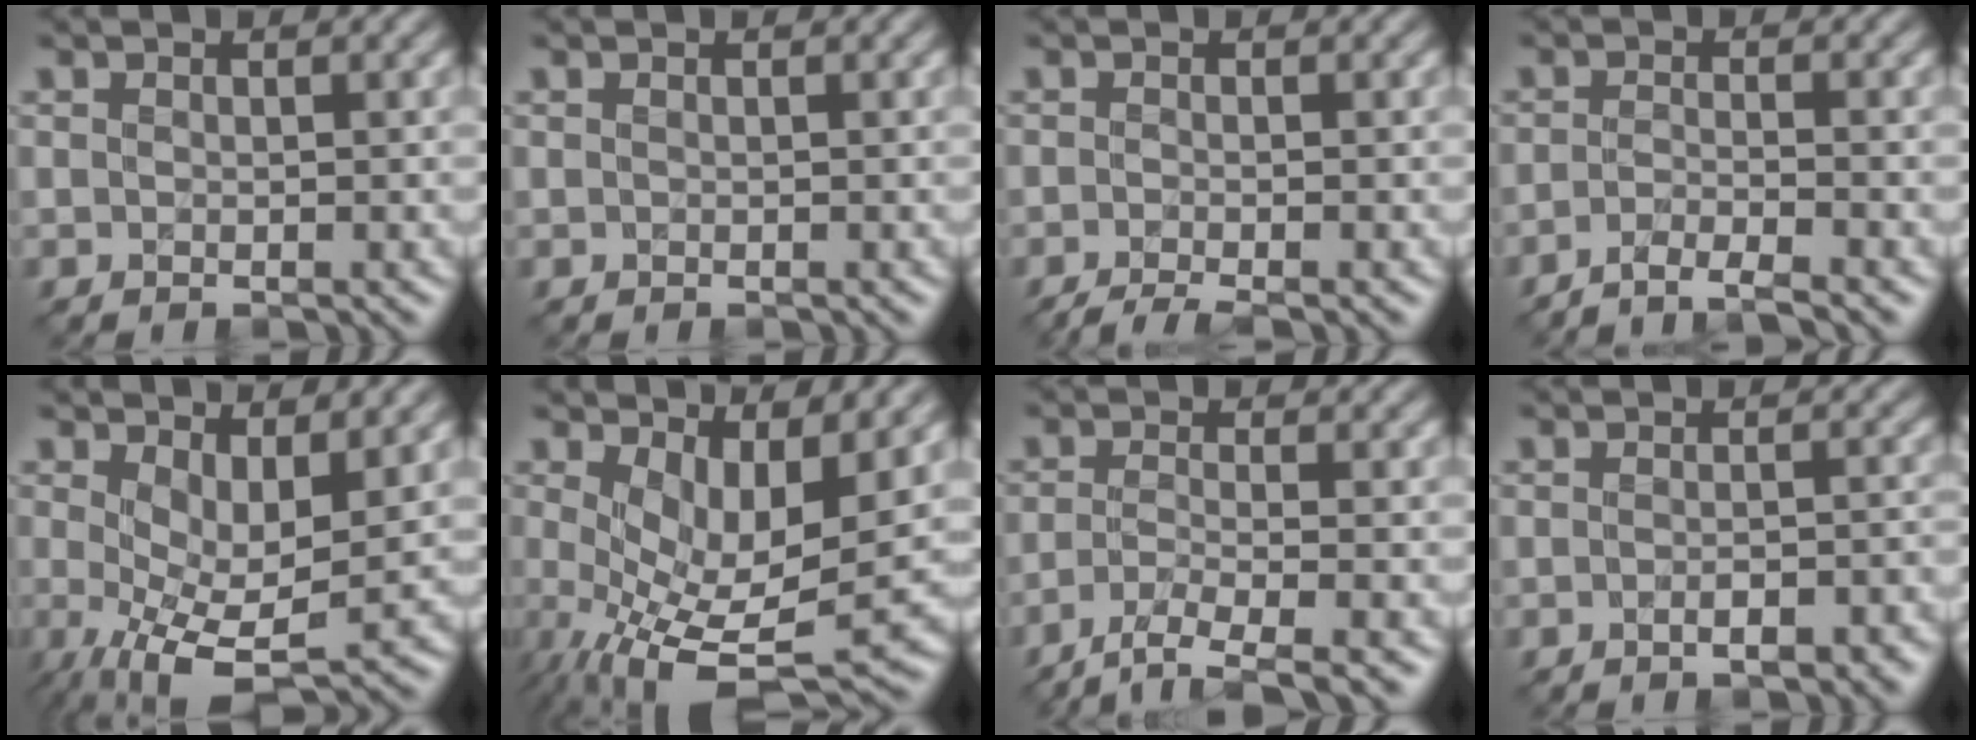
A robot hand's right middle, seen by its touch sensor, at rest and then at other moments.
{"total": 0.0}
{"total": 2.1, "force": [-1.5, 0.2, 1.4], "torque": [-0.023, -0.007, -0.036]}
{"total": 3.0, "force": [-2.3, 0.3, 1.9], "torque": [-0.026, 0.000, -0.056]}
{"total": 7.9, "force": [0.1, 3.5, 7.1], "torque": [-0.143, -0.018, 0.008]}
{"total": 9.4, "force": [-0.8, 3.9, 8.5], "torque": [-0.166, -0.032, 0.002]}
{"total": 4.2, "force": [-2.7, 0.7, 3.1], "torque": [-0.055, -0.007, -0.057]}
{"total": 3.0, "force": [-1.5, 0.9, 2.5], "torque": [-0.038, -0.003, -0.017]}